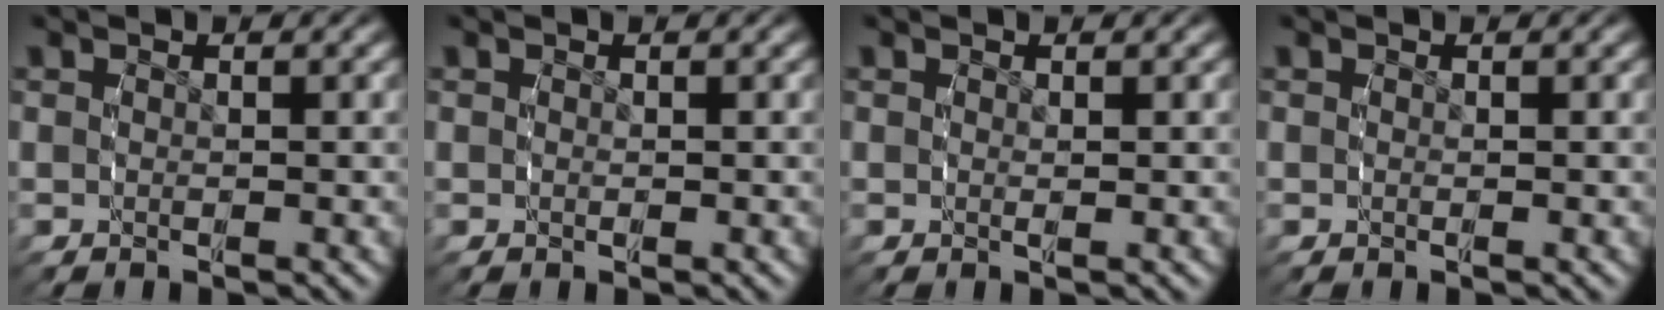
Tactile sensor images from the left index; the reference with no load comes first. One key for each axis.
{"total": 0.0}
{"total": 0.0}
{"total": 0.0}